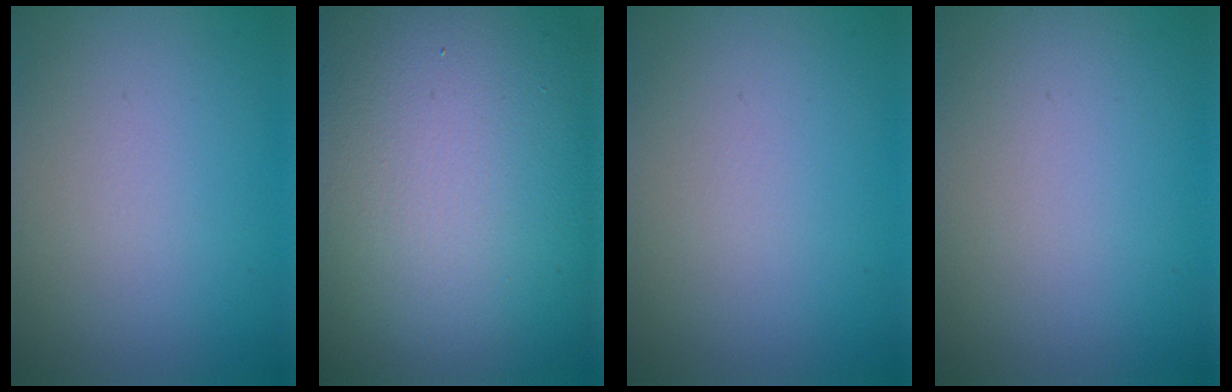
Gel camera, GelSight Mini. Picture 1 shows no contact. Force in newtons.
{"total": 22.1, "press": 22.1, "slide": 1.2}
{"total": 0.0}
{"total": 0.0}